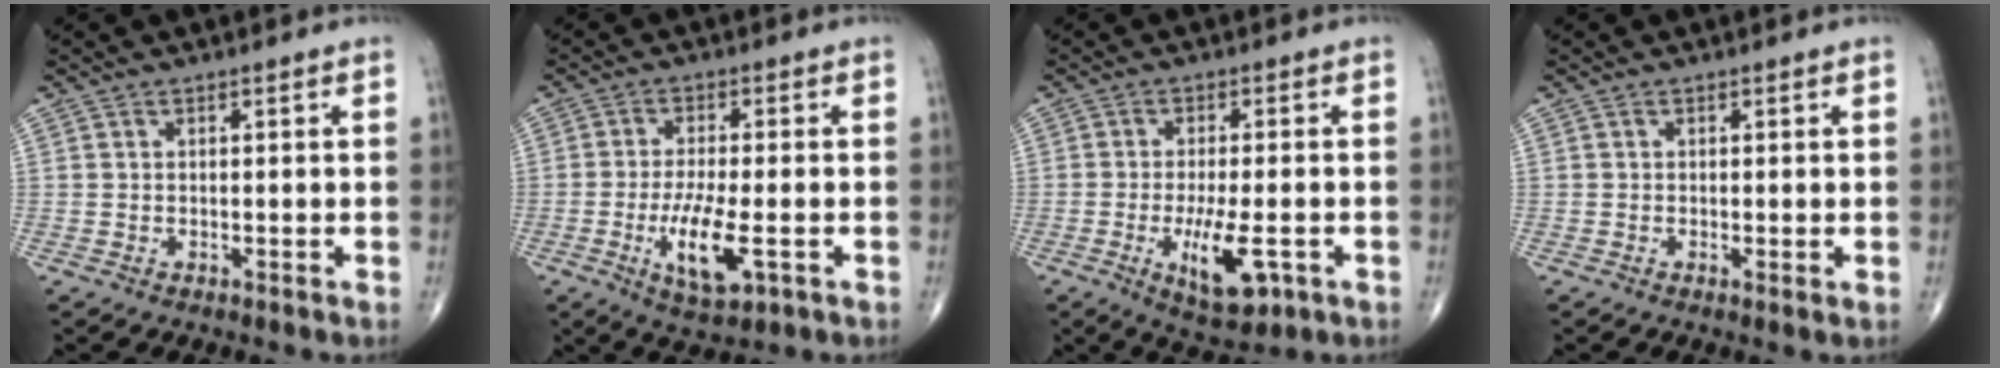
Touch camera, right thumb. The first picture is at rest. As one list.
[{"total": 9.2, "force": [-2.7, 2.9, 8.3], "torque": [-0.158, -0.007, -0.044]}, {"total": 9.3, "force": [-3.1, 3.3, 8.2], "torque": [-0.136, -0.009, -0.042]}, {"total": 0.8, "force": [-0.1, 0.1, 0.8], "torque": [-0.020, -0.004, -0.004]}]